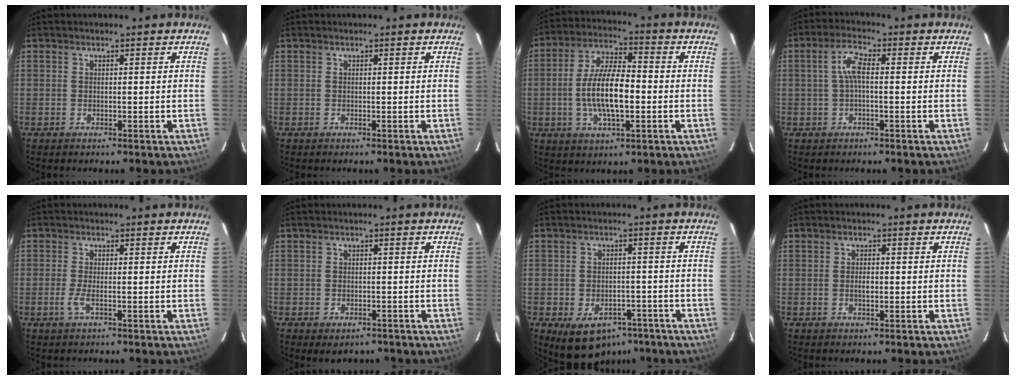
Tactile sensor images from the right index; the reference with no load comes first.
{"total": 0.0}
{"total": 11.8, "force": [-1.9, 4.3, 10.8], "torque": [-0.216, 0.003, -0.034]}
{"total": 4.2, "force": [0.0, 1.3, 4.0], "torque": [-0.082, 0.011, 0.001]}
{"total": 2.4, "force": [-1.0, 0.3, 2.1], "torque": [-0.045, -0.004, -0.019]}
{"total": 3.8, "force": [-2.5, 2.2, 1.8], "torque": [-0.033, -0.012, -0.030]}
{"total": 11.3, "force": [-6.7, 7.5, 5.2], "torque": [-0.104, 0.007, -0.074]}
{"total": 1.5, "force": [-0.3, 0.8, 1.3], "torque": [-0.022, 0.001, -0.005]}